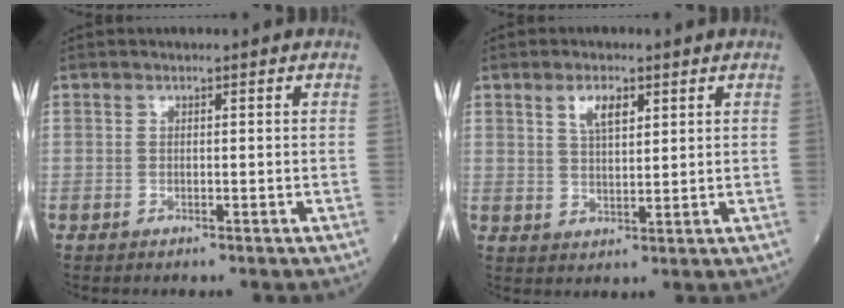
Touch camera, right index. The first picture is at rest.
{"total": 4.1, "force": [2.1, 1.5, 3.1], "torque": [-0.058, 0.003, 0.040]}